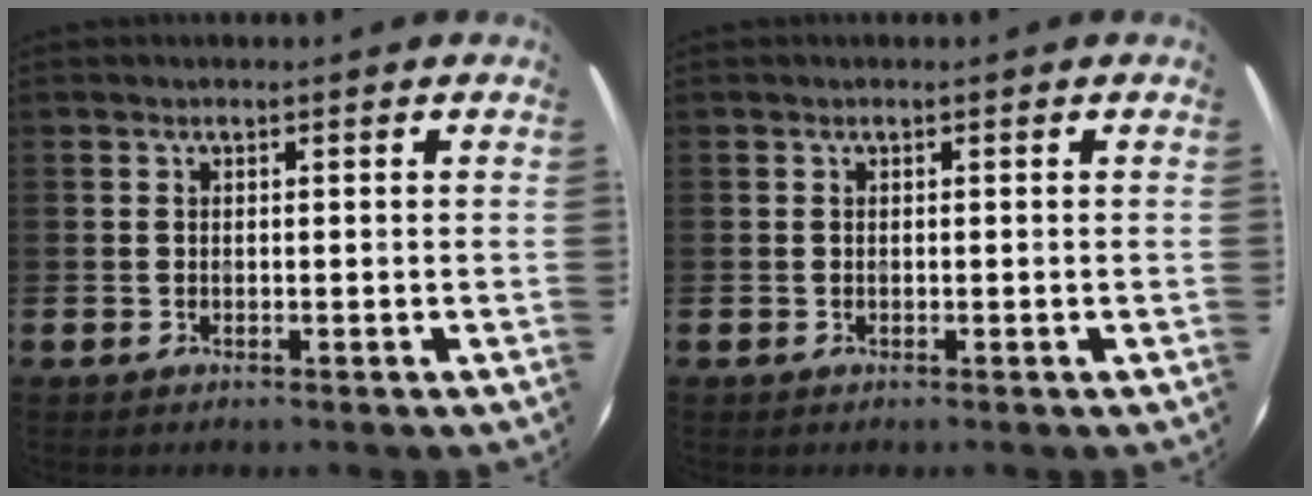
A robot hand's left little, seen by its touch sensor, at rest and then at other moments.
{"total": 0.0}